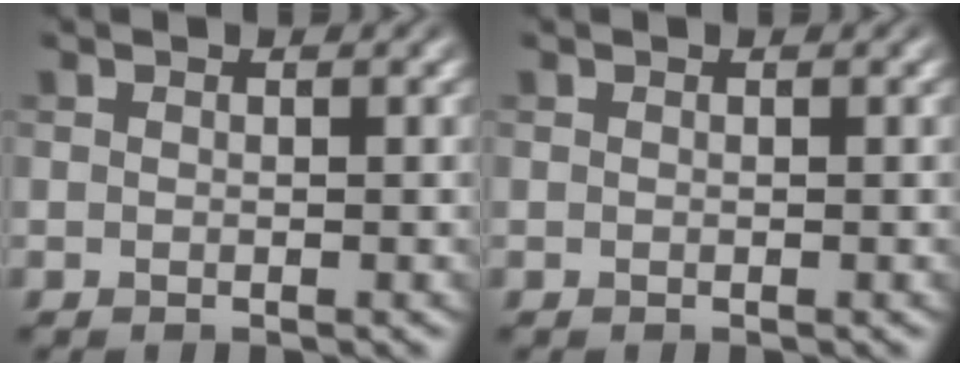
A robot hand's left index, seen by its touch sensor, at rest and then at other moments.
{"total": 0.0}